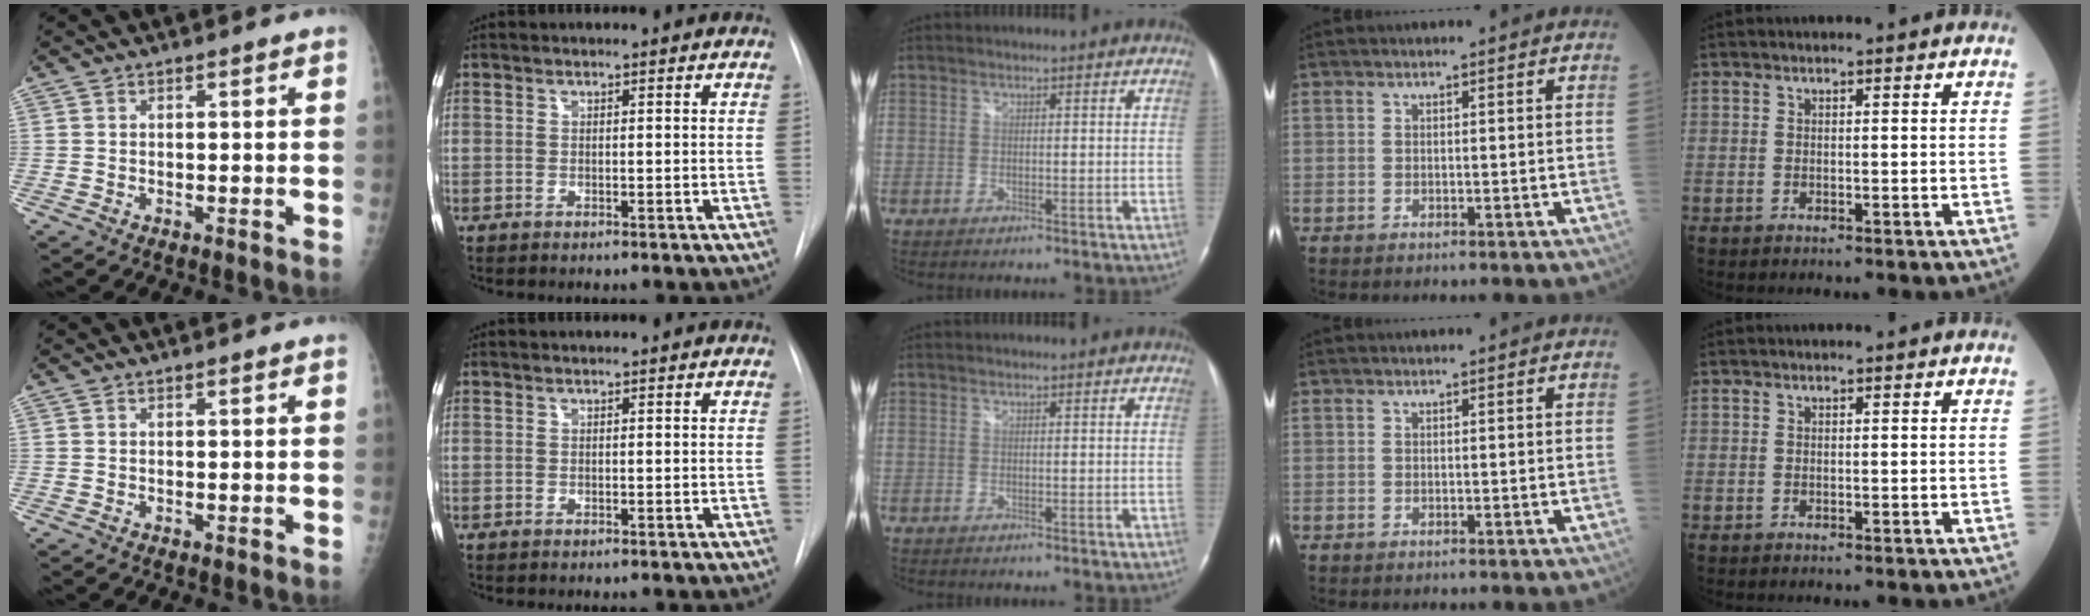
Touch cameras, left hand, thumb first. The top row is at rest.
{}